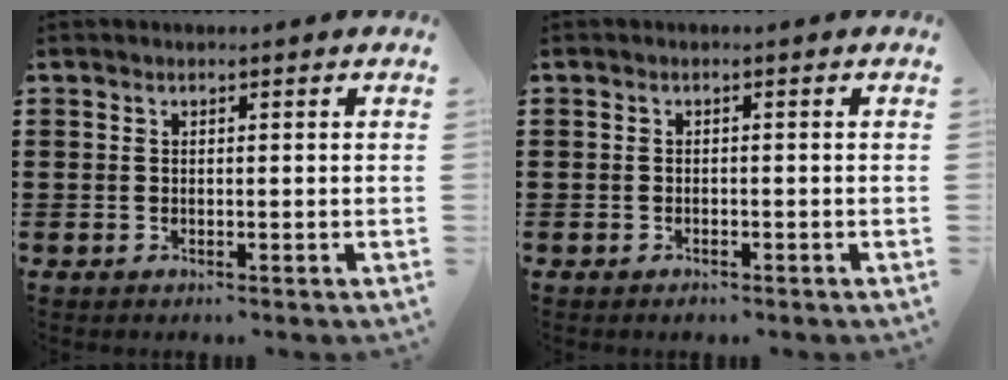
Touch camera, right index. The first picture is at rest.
{"total": 0.6, "force": [-0.6, 0.0, 0.2], "torque": [-0.007, -0.005, -0.010]}